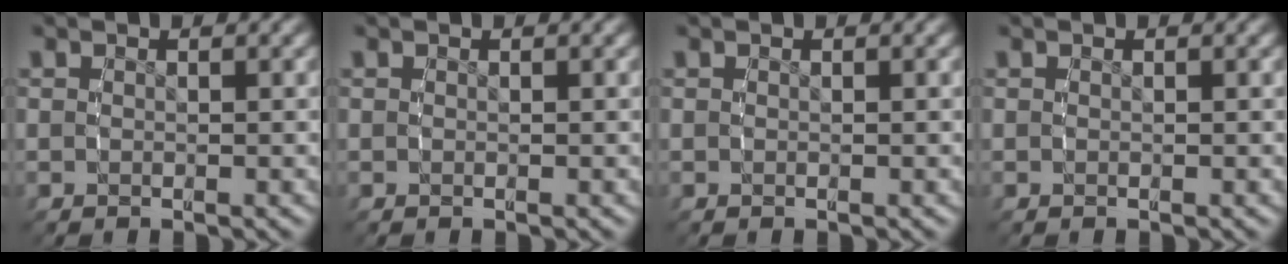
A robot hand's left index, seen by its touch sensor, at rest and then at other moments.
{"total": 0.0}
{"total": 0.0}
{"total": 0.0}